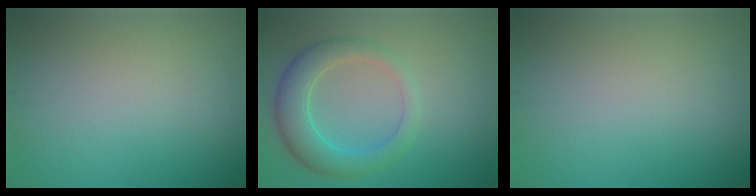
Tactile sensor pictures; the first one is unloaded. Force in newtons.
{"total": 4.6, "press": 4.6, "slide": 0.3}
{"total": 0.0}